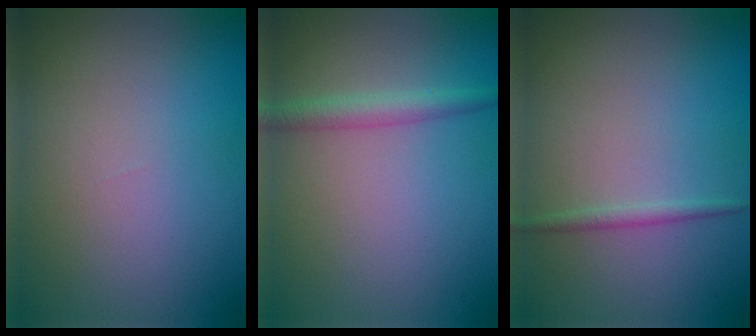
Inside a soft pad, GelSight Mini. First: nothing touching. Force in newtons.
{"total": 2.3, "press": 2.3, "slide": 0.1}
{"total": 1.0, "press": 1.0, "slide": 0.0}